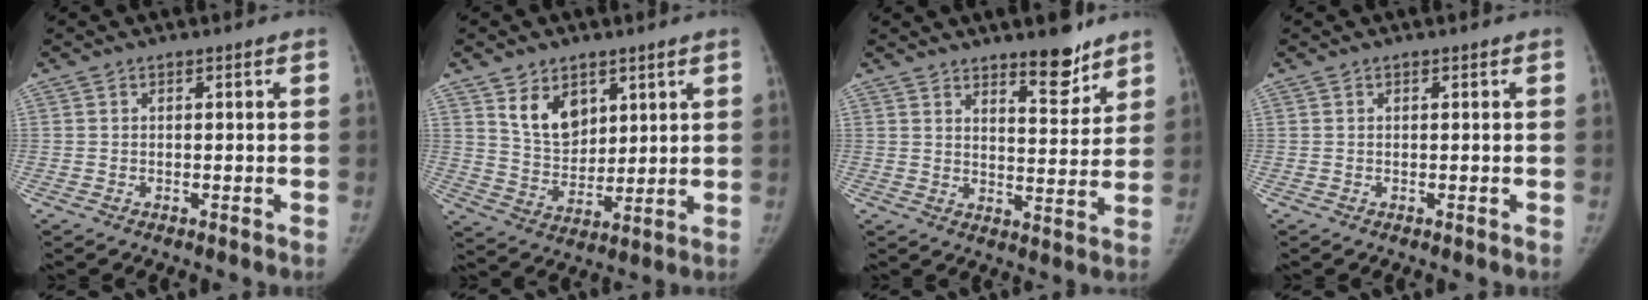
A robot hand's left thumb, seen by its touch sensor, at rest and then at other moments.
{"total": 9.2, "force": [4.8, 6.2, 4.8], "torque": [-0.053, -0.038, 0.098]}
{"total": 8.6, "force": [6.6, 2.8, 4.8], "torque": [-0.043, -0.053, 0.102]}
{"total": 0.0}